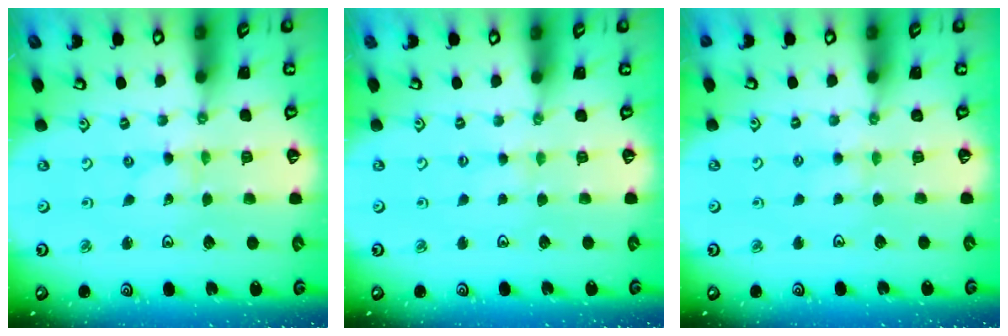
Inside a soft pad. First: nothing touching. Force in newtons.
{"total": 1.7, "press": 1.7, "slide": 0.3}
{"total": 2.2, "press": 2.2, "slide": 0.4}